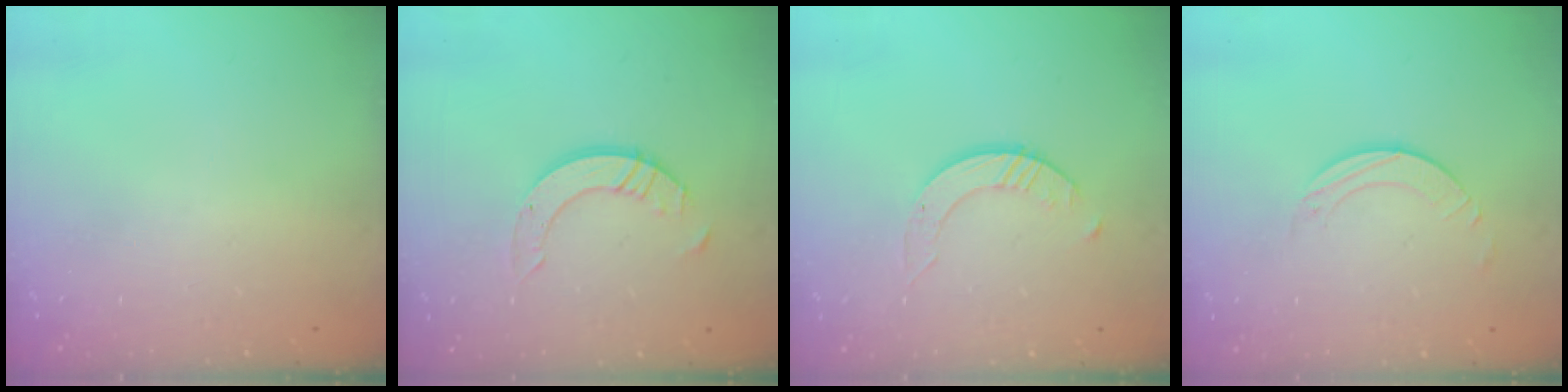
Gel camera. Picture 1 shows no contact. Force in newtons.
{"total": 8.1, "press": 8.1, "slide": 0.7}
{"total": 2.4, "press": 2.4, "slide": 0.3}
{"total": 1.9, "press": 1.9, "slide": 0.1}